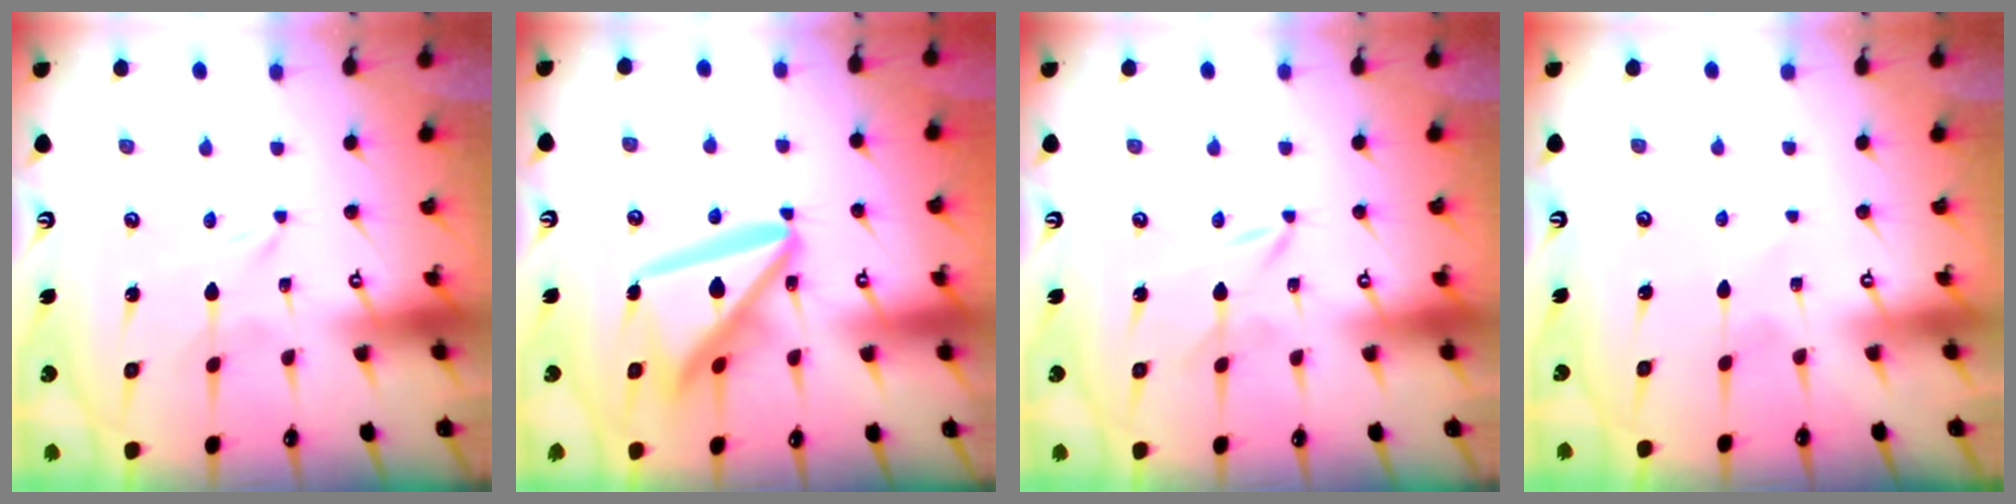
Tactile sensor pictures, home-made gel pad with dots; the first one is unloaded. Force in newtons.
{"total": 17.3, "press": 17.2, "slide": 1.7}
{"total": 1.9, "press": 1.9, "slide": 0.1}
{"total": 2.7, "press": 2.7, "slide": 0.2}